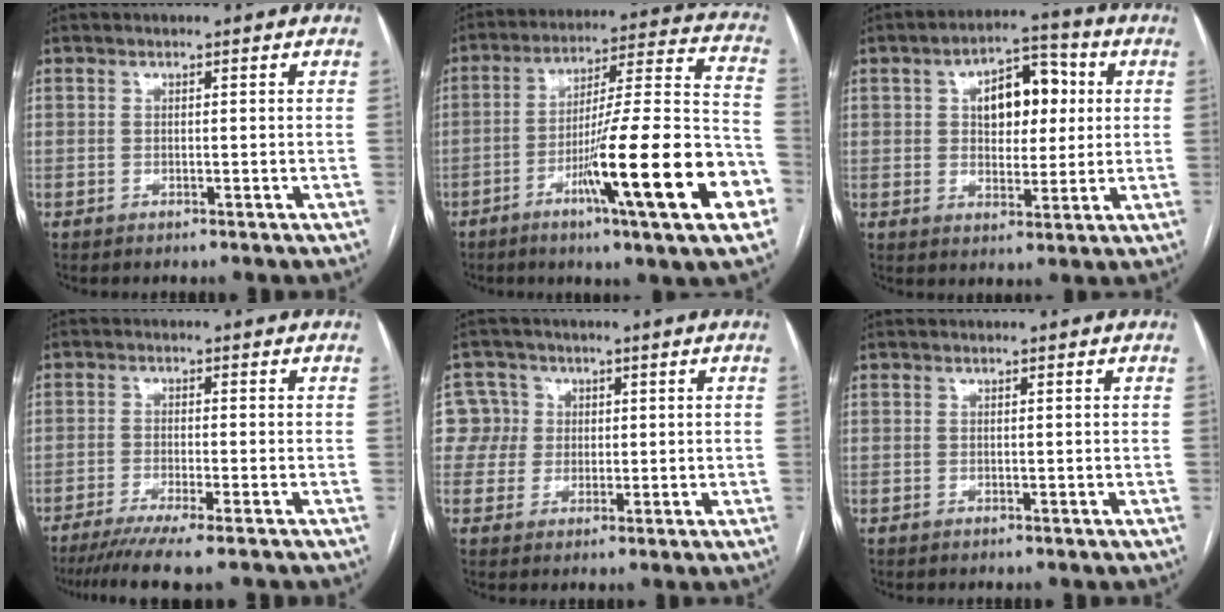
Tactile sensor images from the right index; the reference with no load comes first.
{"total": 22.4, "force": [-8.7, 0.6, 20.6], "torque": [-0.278, -0.009, -0.138]}
{"total": 9.6, "force": [2.2, 5.3, 7.7], "torque": [-0.115, 0.027, 0.035]}
{"total": 9.3, "force": [-7.4, -0.3, 5.6], "torque": [-0.079, -0.022, -0.116]}
{"total": 5.4, "force": [1.1, 5.3, -0.1], "torque": [0.015, 0.019, 0.023]}
{"total": 0.0}